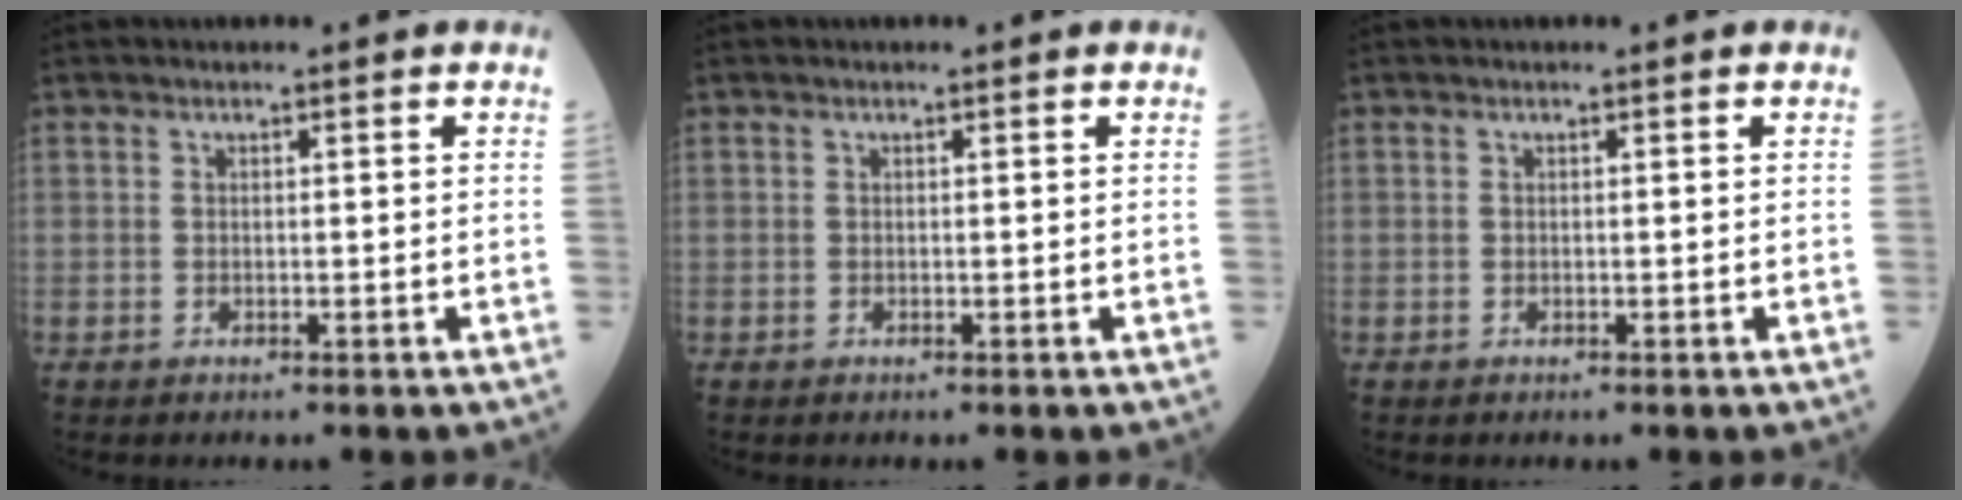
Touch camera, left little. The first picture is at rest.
{"total": 0.0}
{"total": 0.0}